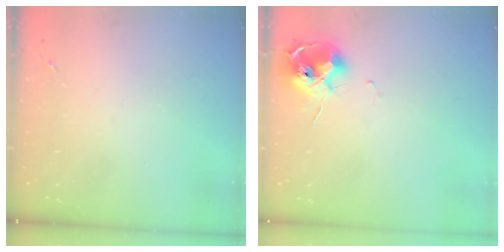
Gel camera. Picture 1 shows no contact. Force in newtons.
{"total": 11.2, "press": 11.1, "slide": 1.1}